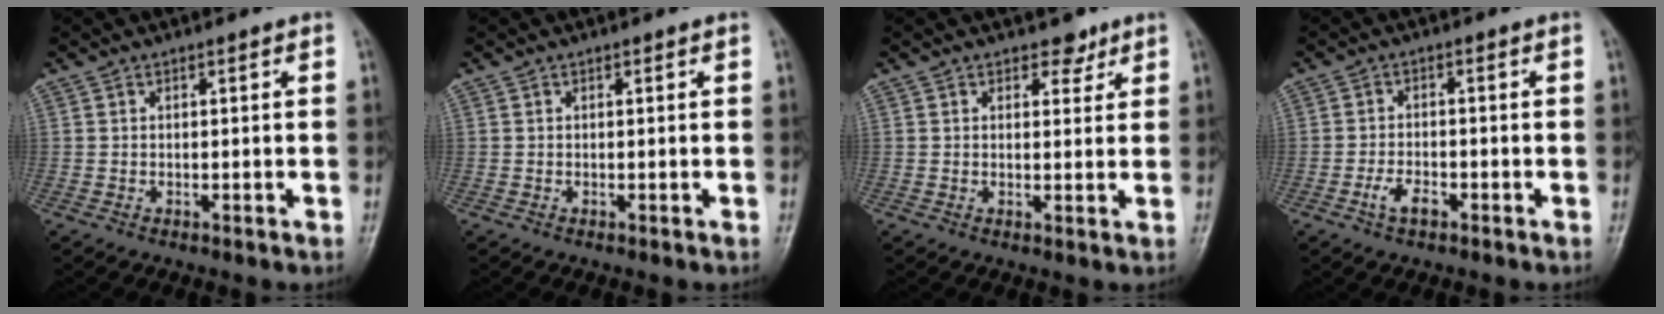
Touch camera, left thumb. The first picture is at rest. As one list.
[{"total": 0.0}, {"total": 2.8, "force": [2.0, 1.7, 0.9], "torque": [0.006, -0.012, 0.027]}, {"total": 3.5, "force": [-1.9, 1.8, 2.4], "torque": [-0.046, 0.013, -0.034]}]